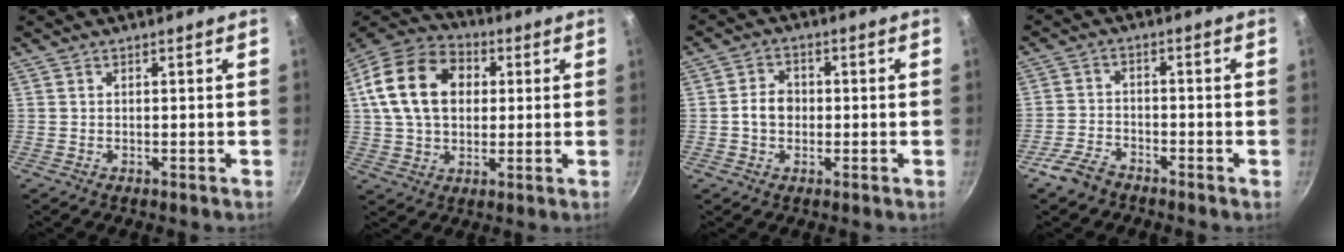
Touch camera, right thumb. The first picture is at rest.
{"total": 17.9, "force": [3.7, 13.0, 11.8], "torque": [-0.193, 0.021, 0.054]}
{"total": 4.7, "force": [-0.5, 3.8, 2.7], "torque": [-0.026, 0.016, -0.012]}
{"total": 5.0, "force": [-3.8, 2.4, 2.2], "torque": [-0.042, 0.033, -0.079]}